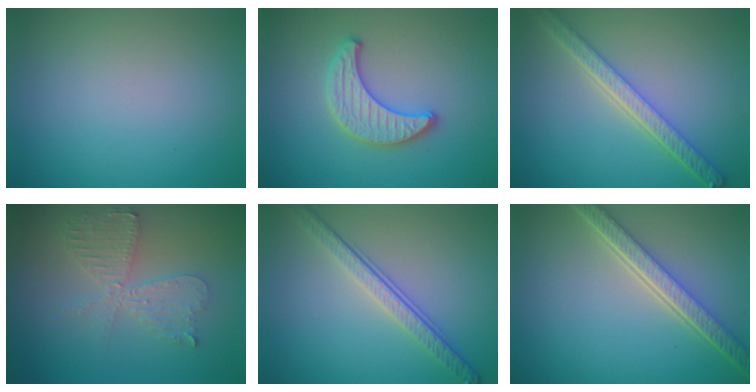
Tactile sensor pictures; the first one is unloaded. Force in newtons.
{"total": 3.1, "press": 3.1, "slide": 0.2}
{"total": 4.8, "press": 3.8, "slide": 3.0}
{"total": 4.0, "press": 3.4, "slide": 2.0}
{"total": 4.3, "press": 3.0, "slide": 3.1}
{"total": 5.5, "press": 4.0, "slide": 3.8}